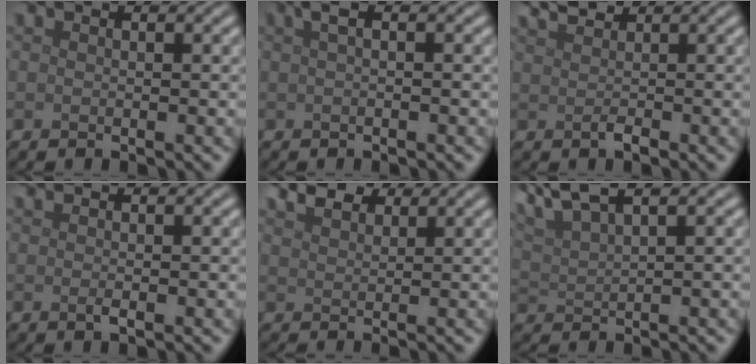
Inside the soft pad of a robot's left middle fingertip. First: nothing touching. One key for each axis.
{"total": 1.7, "fx": 0.5, "fy": 0.5, "fz": 1.6, "tx": -0.027, "ty": 0.011, "tz": 0.007}
{"total": 1.6, "fx": 1.0, "fy": 0.5, "fz": 1.2, "tx": -0.025, "ty": 0.002, "tz": 0.020}
{"total": 1.0, "fx": 0.2, "fy": 0.3, "fz": 0.9, "tx": -0.018, "ty": 0.005, "tz": 0.002}
{"total": 2.4, "fx": 2.2, "fy": 0.7, "fz": 0.9, "tx": -0.022, "ty": 0.006, "tz": 0.037}
{"total": 5.3, "fx": 4.2, "fy": 1.0, "fz": 3.0, "tx": -0.064, "ty": 0.022, "tz": 0.071}